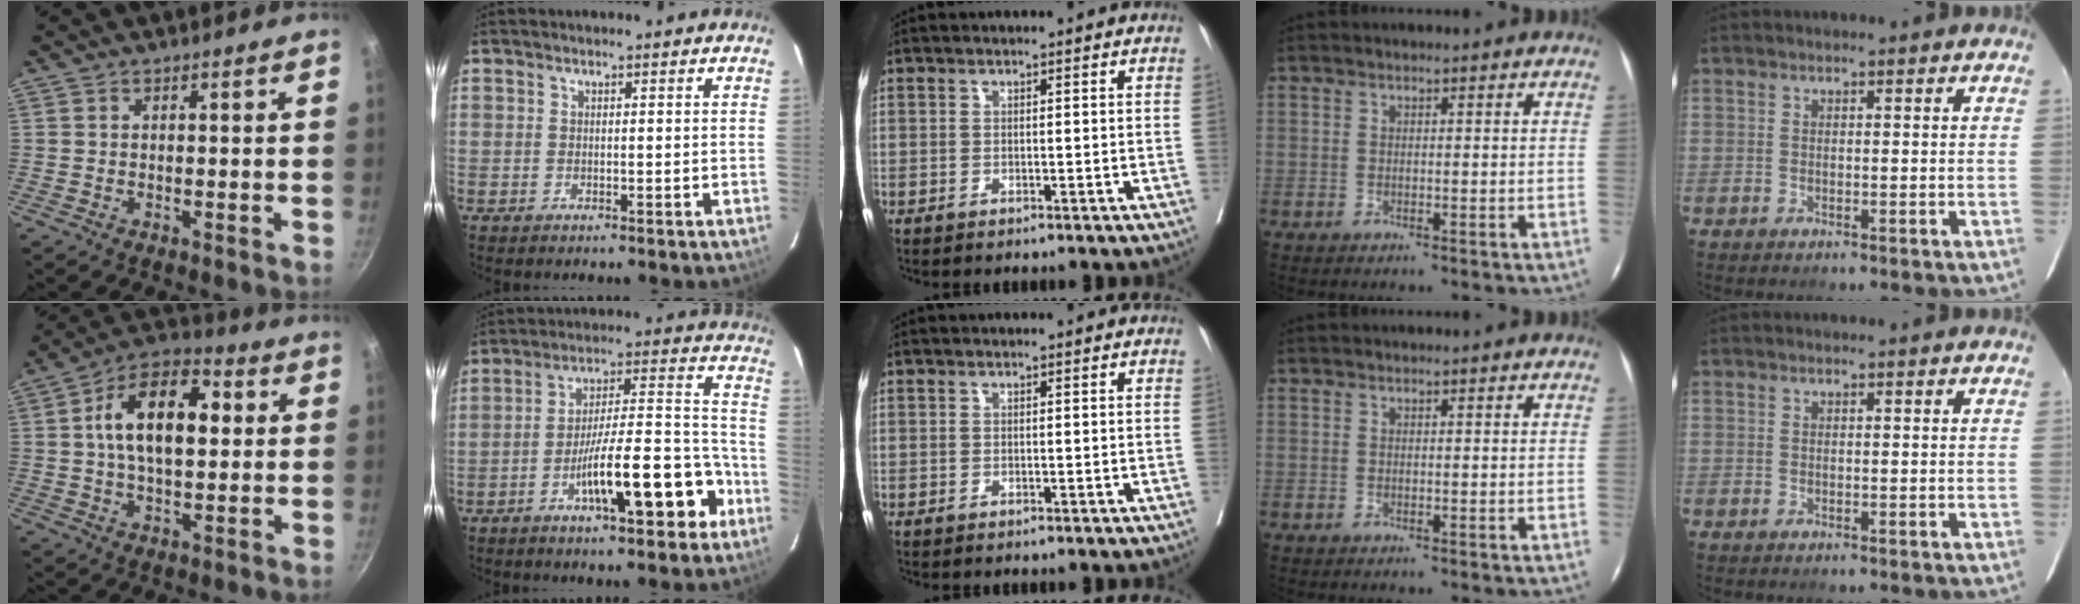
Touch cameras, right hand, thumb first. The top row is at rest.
{"thumb": {"total": 15.7, "force": [2.4, 8.6, 12.9], "torque": [-0.204, 0.021, 0.033]}, "index": {"total": 15.5, "force": [-7.3, 2.8, 13.4], "torque": [-0.211, 0.020, -0.110]}}